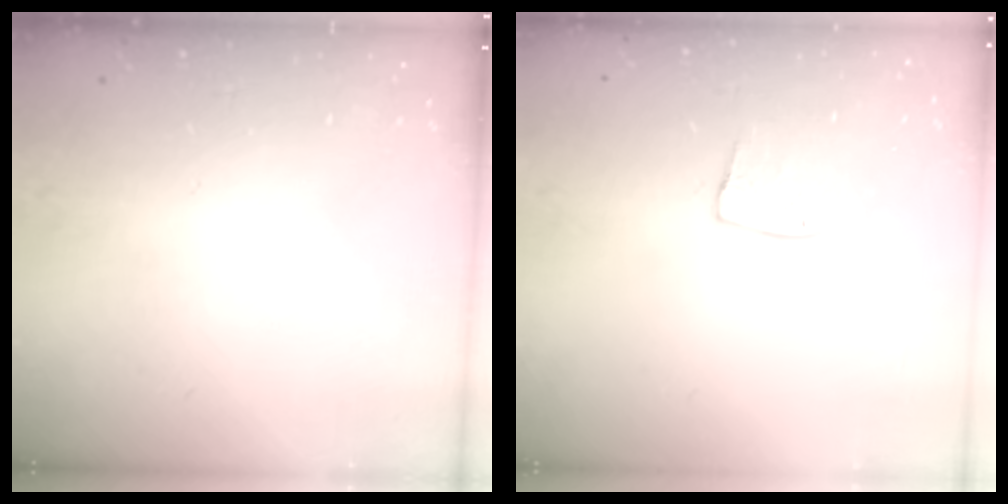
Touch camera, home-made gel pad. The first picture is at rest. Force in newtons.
{"total": 7.5, "press": 7.5, "slide": 0.4}